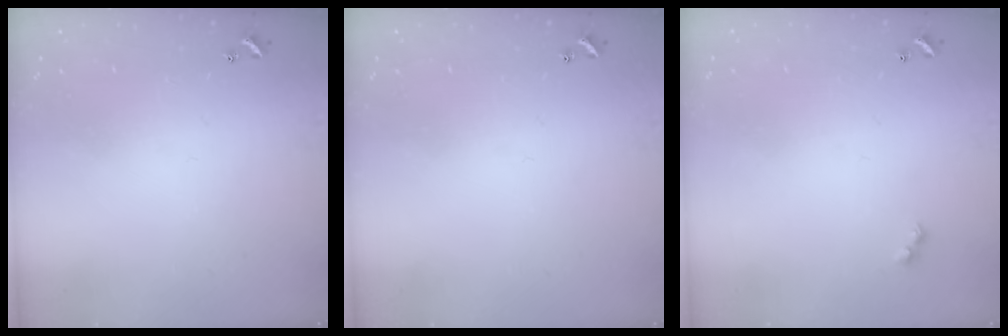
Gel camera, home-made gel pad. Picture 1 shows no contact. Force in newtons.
{"total": 0.0}
{"total": 2.5, "press": 2.5, "slide": 0.6}